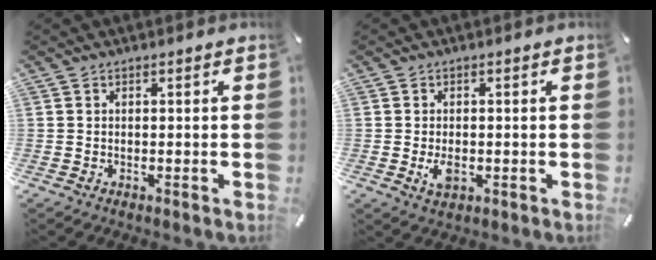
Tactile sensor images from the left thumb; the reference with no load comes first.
{"total": 3.4, "force": [-0.6, 2.1, 2.5], "torque": [-0.051, -0.007, -0.013]}